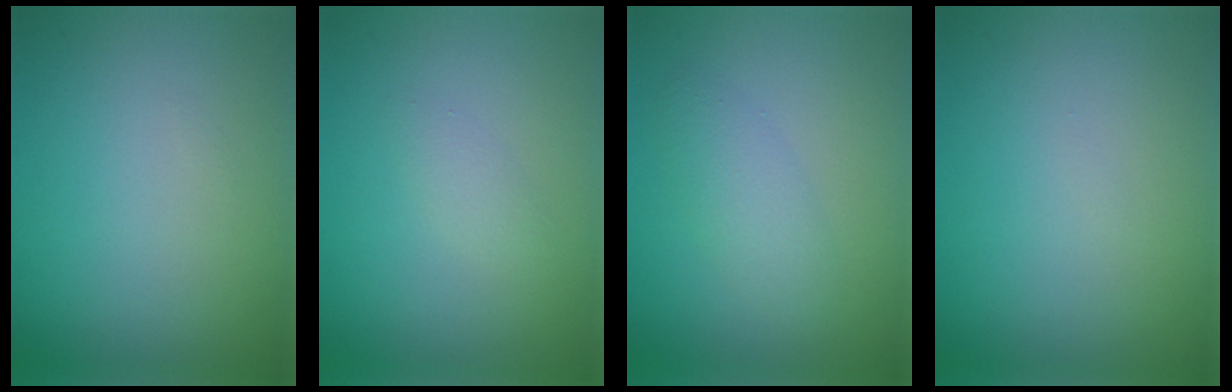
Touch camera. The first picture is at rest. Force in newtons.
{"total": 1.1, "press": 1.1, "slide": 0.1}
{"total": 2.3, "press": 2.3, "slide": 0.2}
{"total": 0.0}